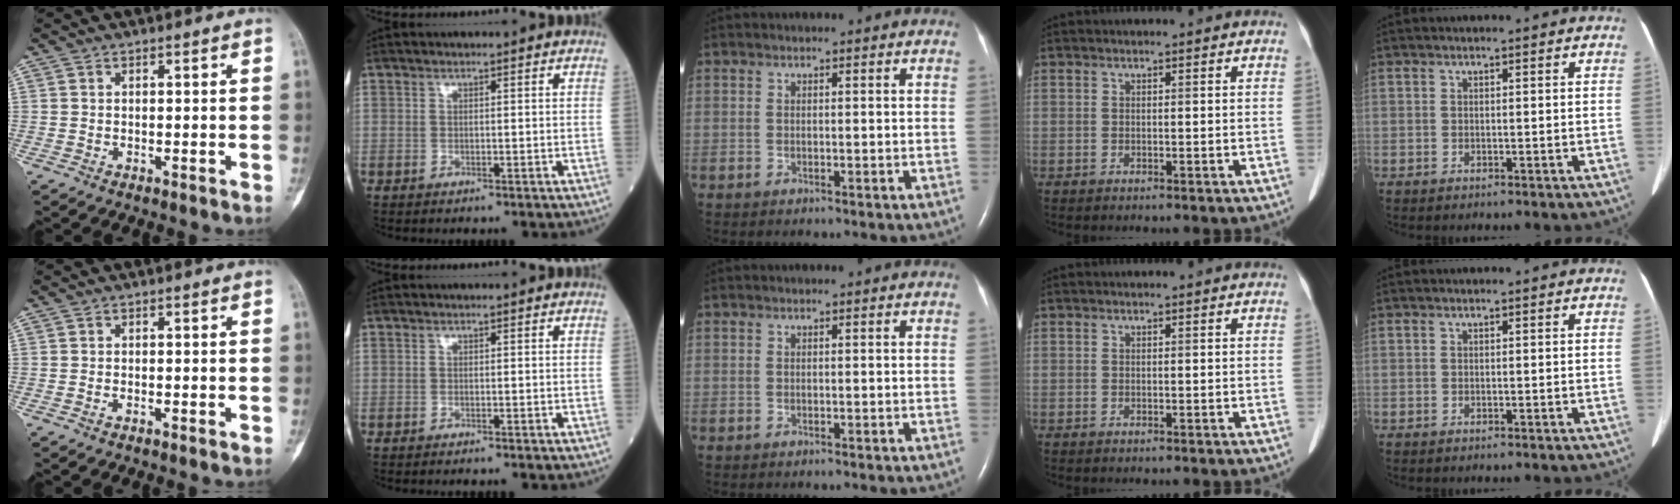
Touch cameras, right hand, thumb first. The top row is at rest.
{"thumb": {"total": 0.6, "force": [-0.3, 0.2, 0.4], "torque": [-0.013, 0.005, -0.005]}, "index": {"total": 2.0, "force": [-1.7, 0.0, 0.9], "torque": [-0.012, -0.001, -0.021]}}